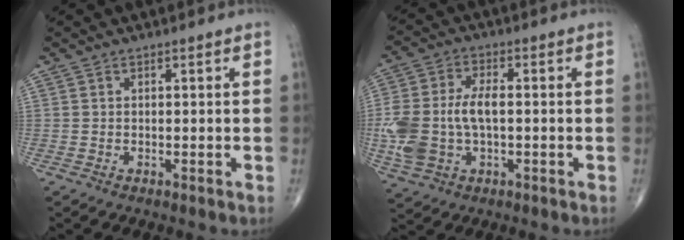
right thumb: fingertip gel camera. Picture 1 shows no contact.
{"total": 12.3, "force": [-0.9, 7.1, 10.0], "torque": [-0.228, 0.014, -0.013]}